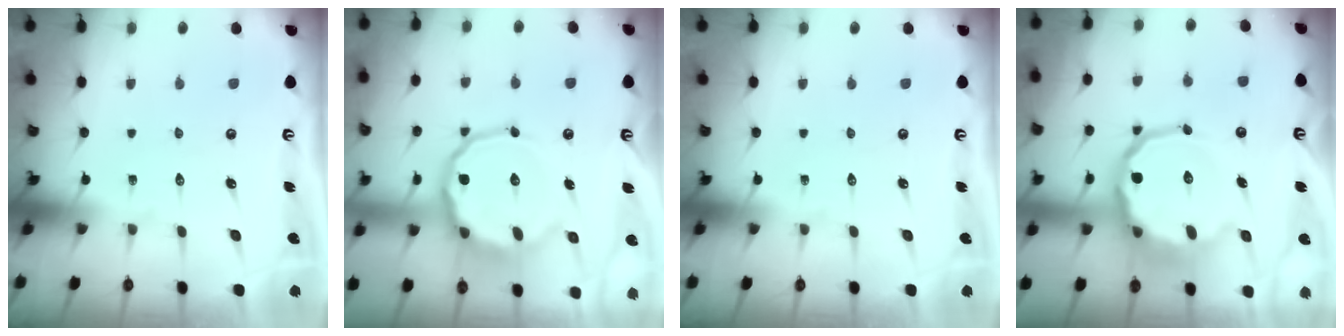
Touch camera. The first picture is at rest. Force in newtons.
{"total": 13.8, "press": 13.5, "slide": 2.7}
{"total": 0.0}
{"total": 14.5, "press": 14.0, "slide": 3.7}